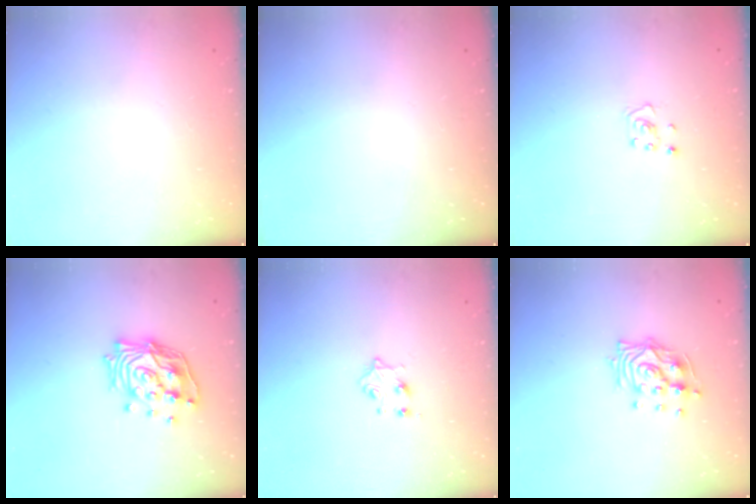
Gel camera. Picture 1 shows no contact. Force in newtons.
{"total": 0.0}
{"total": 2.8, "press": 2.8, "slide": 0.3}
{"total": 16.0, "press": 15.8, "slide": 2.3}
{"total": 5.2, "press": 5.2, "slide": 0.5}
{"total": 11.7, "press": 11.7, "slide": 0.6}